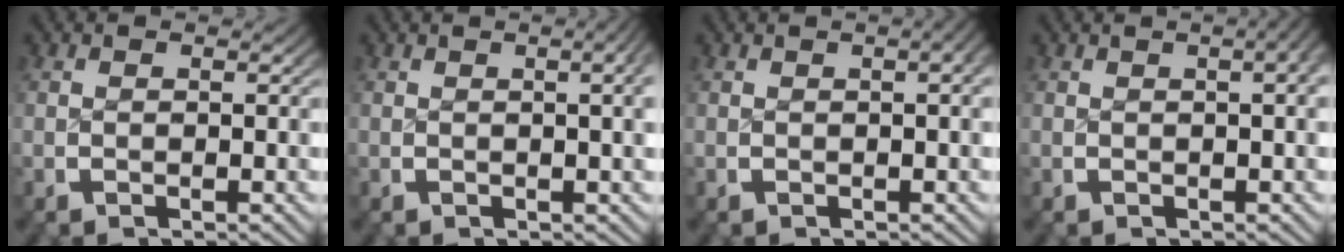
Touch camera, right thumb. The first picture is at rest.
{"total": 3.3, "force": [0.5, 1.1, 3.0], "torque": [-0.028, 0.012, 0.004]}
{"total": 2.2, "force": [0.3, 0.7, 2.1], "torque": [-0.023, 0.013, 0.003]}
{"total": 5.2, "force": [1.2, 2.1, 4.6], "torque": [-0.040, 0.029, 0.007]}